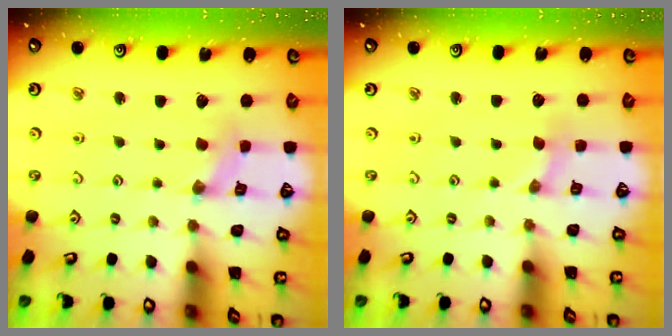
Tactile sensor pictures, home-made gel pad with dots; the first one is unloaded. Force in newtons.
{"total": 0.0}